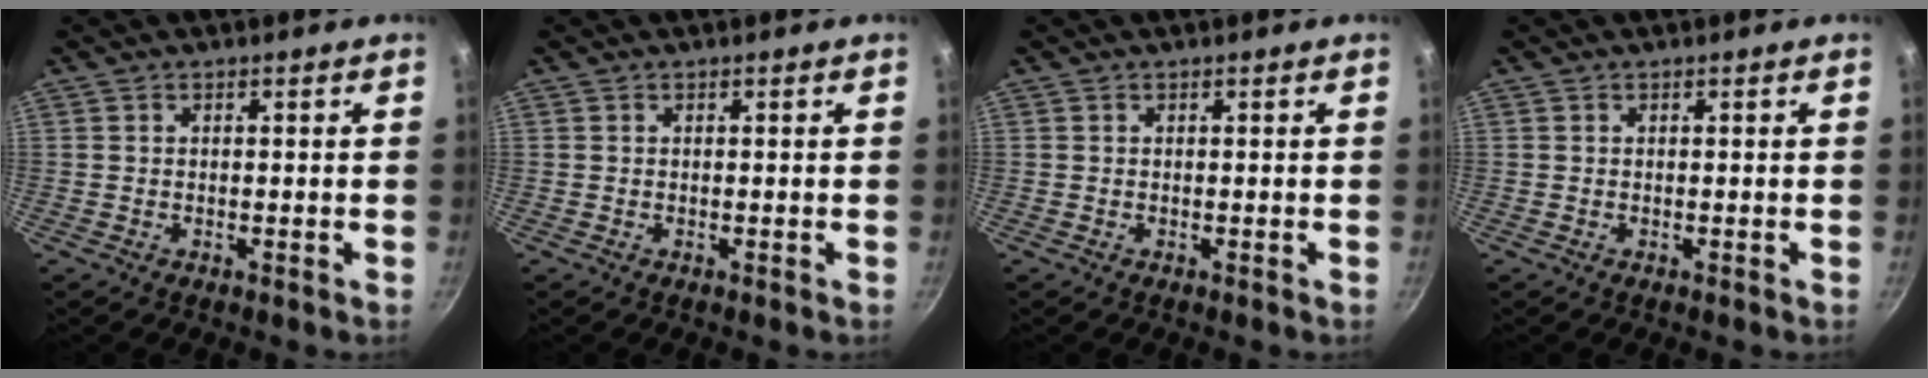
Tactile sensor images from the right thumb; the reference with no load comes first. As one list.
[{"total": 0.0}, {"total": 0.0}, {"total": 0.0}]